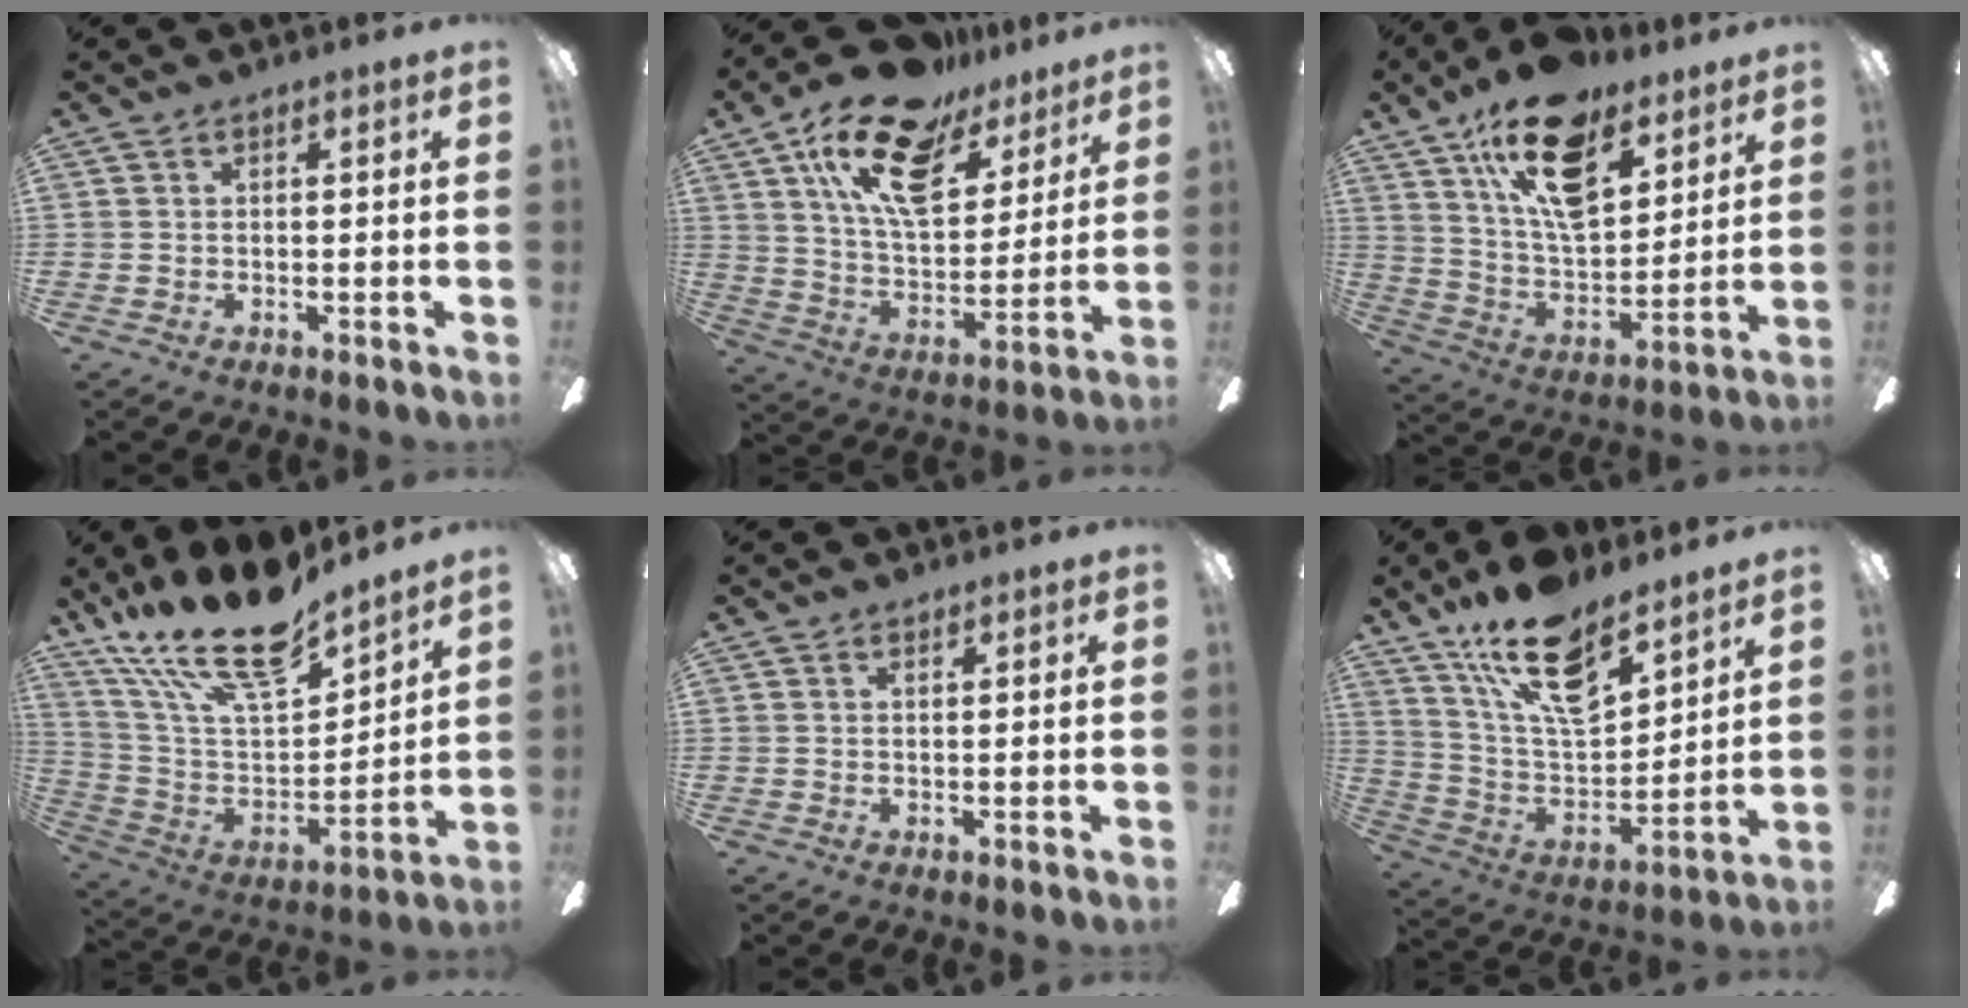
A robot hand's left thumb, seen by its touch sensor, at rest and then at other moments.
{"total": 20.9, "force": [12.1, 10.3, 13.5], "torque": [-0.236, -0.057, 0.209]}
{"total": 19.8, "force": [12.6, 9.7, 11.8], "torque": [-0.199, -0.063, 0.224]}
{"total": 21.4, "force": [16.8, 6.5, 11.5], "torque": [-0.231, -0.110, 0.292]}
{"total": 0.7, "force": [0.7, 0.2, 0.2], "torque": [-0.004, 0.000, 0.013]}
{"total": 19.6, "force": [13.2, 8.7, 11.4], "torque": [-0.197, -0.076, 0.235]}